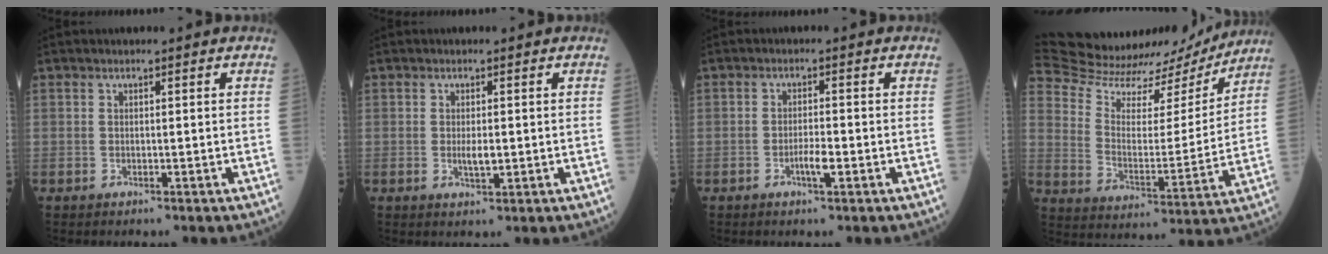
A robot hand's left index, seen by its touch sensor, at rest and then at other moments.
{"total": 2.0, "force": [0.0, 0.6, 1.9], "torque": [-0.039, -0.003, 0.002]}
{"total": 2.4, "force": [-1.0, 0.3, 2.1], "torque": [-0.040, 0.000, -0.018]}
{"total": 23.7, "force": [22.4, 5.1, 5.5], "torque": [-0.103, -0.027, 0.331]}